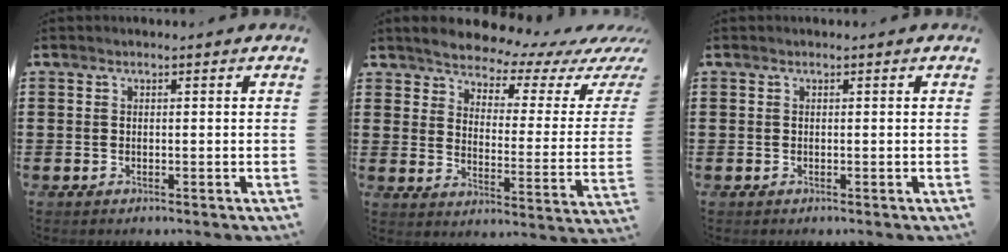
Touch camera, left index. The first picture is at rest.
{"total": 4.3, "force": [4.1, 0.5, 0.8], "torque": [-0.045, -0.038, 0.065]}
{"total": 0.0}